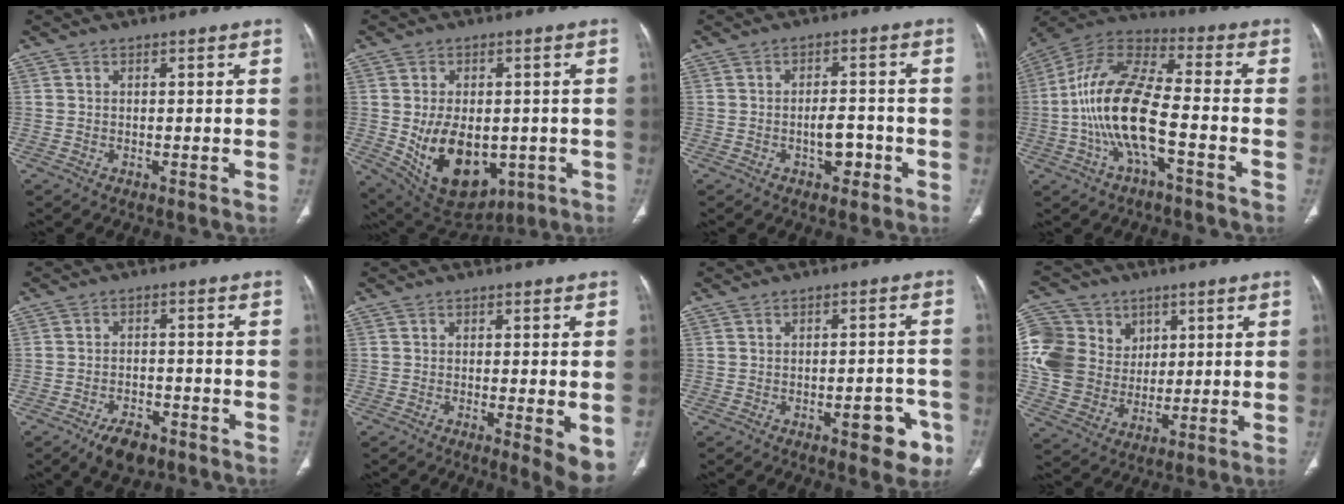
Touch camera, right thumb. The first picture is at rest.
{"total": 15.7, "force": [-2.8, 10.3, 11.5], "torque": [-0.158, -0.004, -0.011]}
{"total": 4.3, "force": [-1.7, 2.5, 3.0], "torque": [-0.032, 0.021, -0.023]}
{"total": 16.3, "force": [-4.0, 6.0, 14.7], "torque": [-0.298, 0.046, -0.079]}
{"total": 6.0, "force": [-4.1, 3.1, 3.2], "torque": [-0.044, 0.018, -0.063]}
{"total": 6.3, "force": [-1.5, 1.4, 5.9], "torque": [-0.081, -0.018, -0.023]}
{"total": 7.5, "force": [-3.6, 3.3, 5.7], "torque": [-0.042, 0.023, -0.040]}
{"total": 16.4, "force": [3.8, 14.1, 7.4], "torque": [-0.136, 0.012, 0.079]}